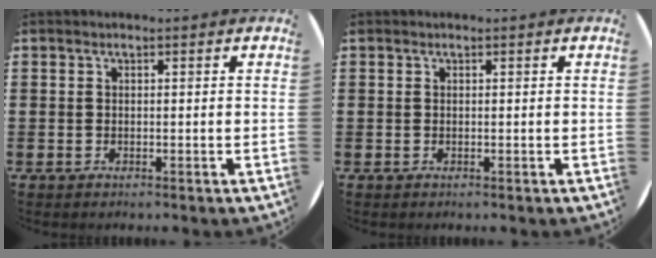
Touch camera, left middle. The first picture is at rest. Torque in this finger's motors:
{"motor_torque": [0.47, -0.39, 0.00, 0.03]}